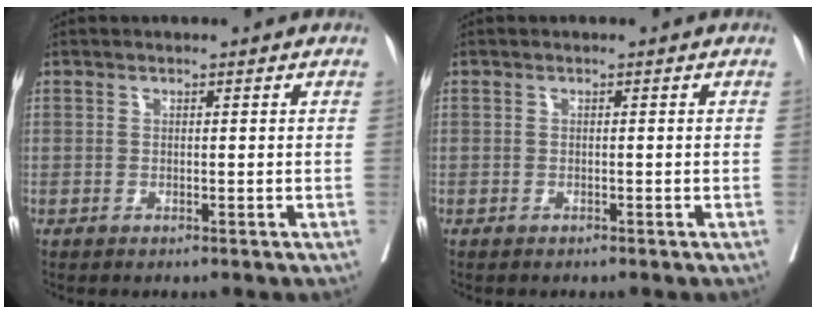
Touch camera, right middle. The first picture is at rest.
{"total": 0.8, "force": [-0.8, 0.1, 0.3], "torque": [-0.002, 0.000, -0.013]}